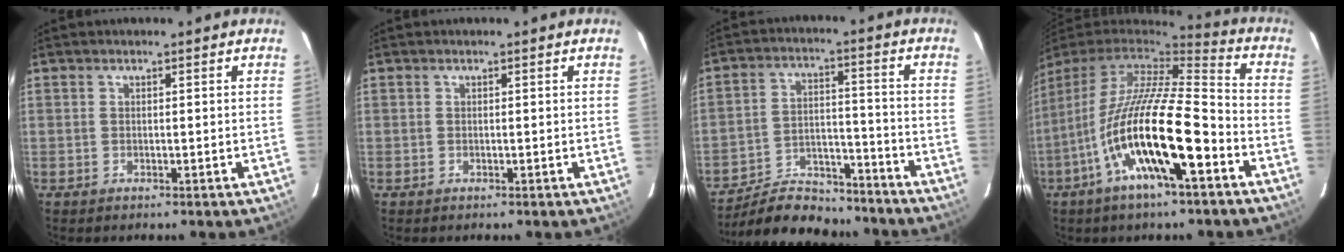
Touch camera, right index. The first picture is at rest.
{"total": 0.0}
{"total": 15.7, "force": [-14.2, 5.1, 4.6], "torque": [-0.106, 0.014, -0.216]}
{"total": 20.3, "force": [-8.4, 4.0, 18.0], "torque": [-0.320, -0.037, -0.156]}